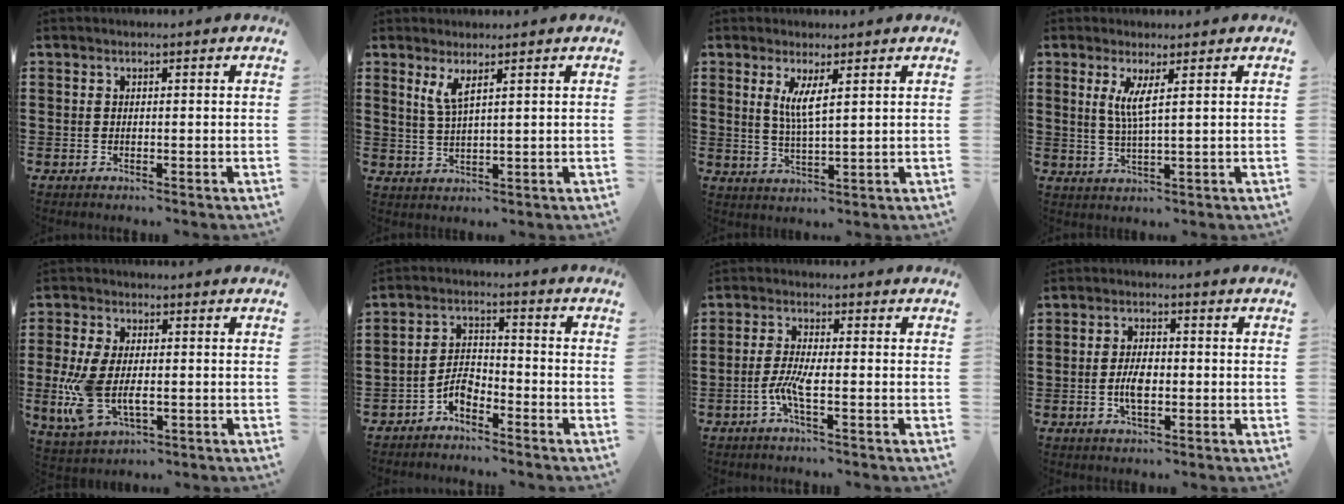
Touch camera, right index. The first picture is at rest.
{"total": 3.0, "force": [1.8, 0.5, 2.4], "torque": [-0.054, 0.002, 0.033]}
{"total": 4.2, "force": [1.7, 0.5, 3.8], "torque": [-0.081, -0.001, 0.028]}
{"total": 4.0, "force": [1.4, 0.0, 3.7], "torque": [-0.079, -0.004, 0.021]}
{"total": 9.0, "force": [-1.5, 4.8, 7.5], "torque": [-0.190, -0.013, -0.031]}
{"total": 4.1, "force": [-2.9, 1.8, 2.2], "torque": [-0.056, 0.006, -0.062]}
{"total": 4.7, "force": [-1.8, 0.7, 4.2], "torque": [-0.101, -0.010, -0.042]}
{"total": 4.5, "force": [-0.8, 2.0, 3.9], "torque": [-0.079, 0.004, -0.016]}